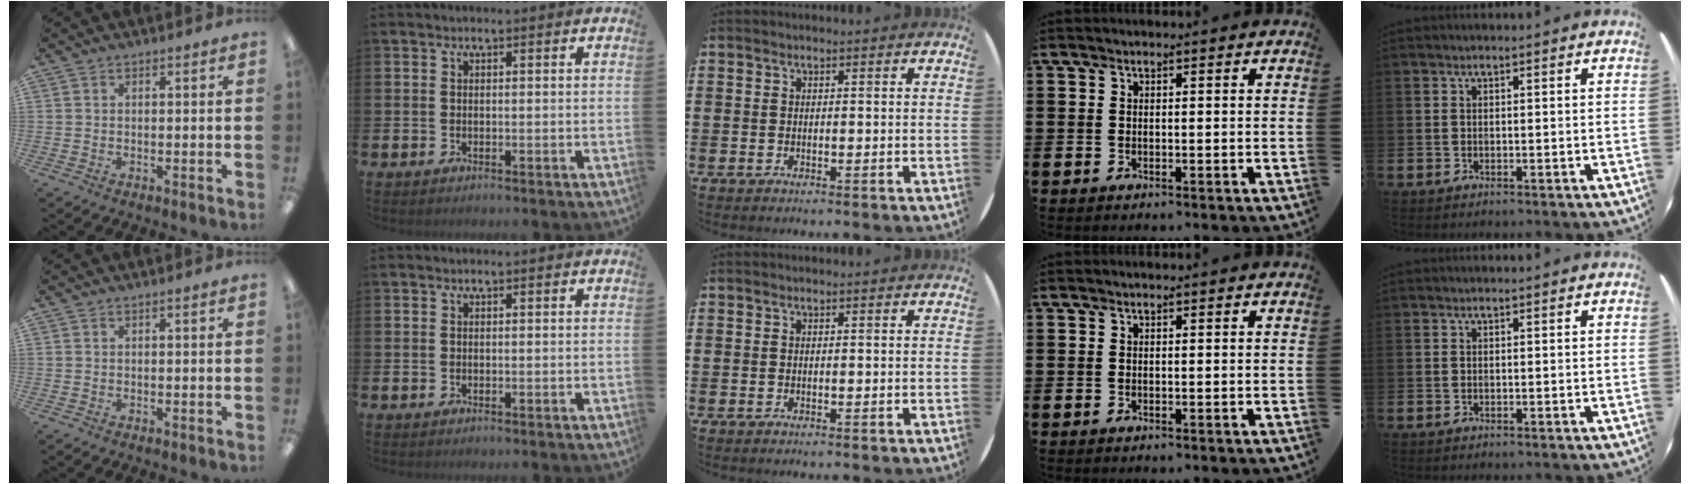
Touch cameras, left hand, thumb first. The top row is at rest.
{}